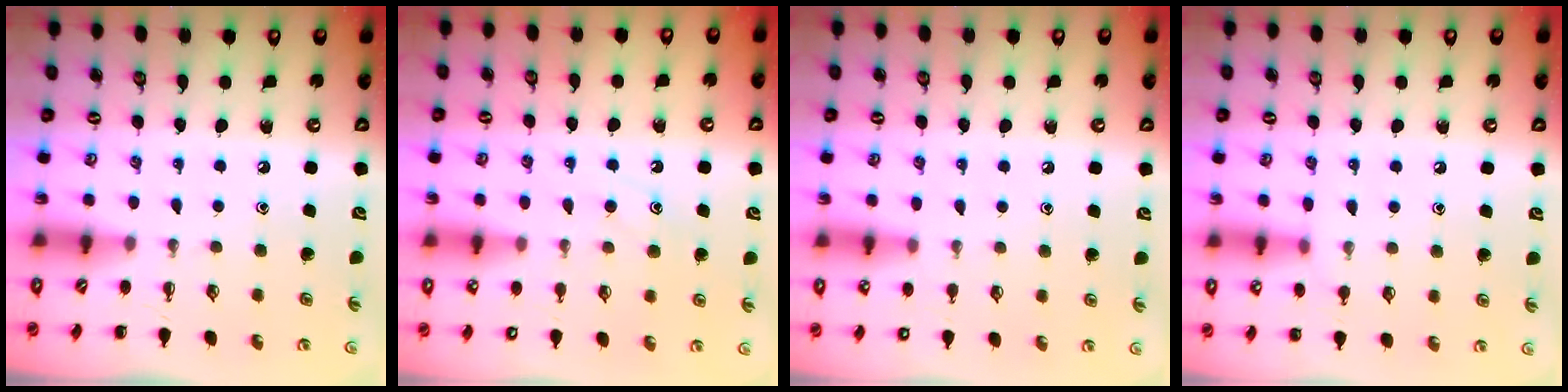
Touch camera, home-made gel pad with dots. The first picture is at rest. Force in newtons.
{"total": 9.1, "press": 9.1, "slide": 1.0}
{"total": 7.0, "press": 6.7, "slide": 2.0}
{"total": 7.2, "press": 6.7, "slide": 2.7}